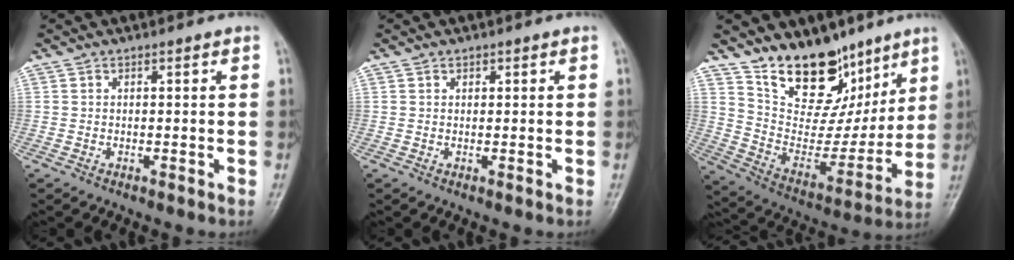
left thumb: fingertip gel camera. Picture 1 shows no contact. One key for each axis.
{"total": 0.6, "fx": 0.3, "fy": 0.4, "fz": 0.2, "tx": 0.001, "ty": -0.001, "tz": 0.005}
{"total": 18.7, "fx": 12.6, "fy": 10.4, "fz": 9.0, "tx": -0.078, "ty": -0.072, "tz": 0.226}